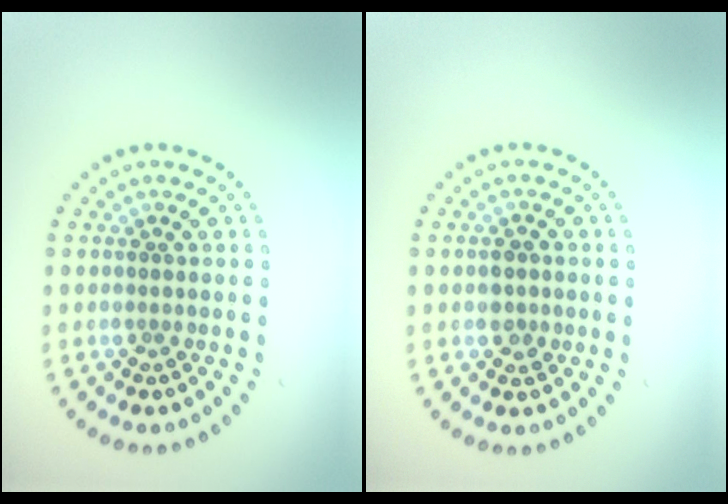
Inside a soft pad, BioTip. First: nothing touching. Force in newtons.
{"total": 1.5, "press": 1.5, "slide": 0.1}